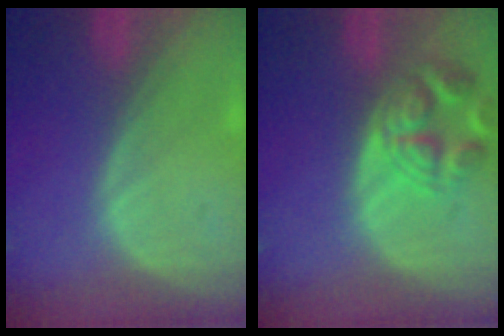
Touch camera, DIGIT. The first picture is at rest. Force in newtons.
{"total": 6.5, "press": 6.3, "slide": 1.6}